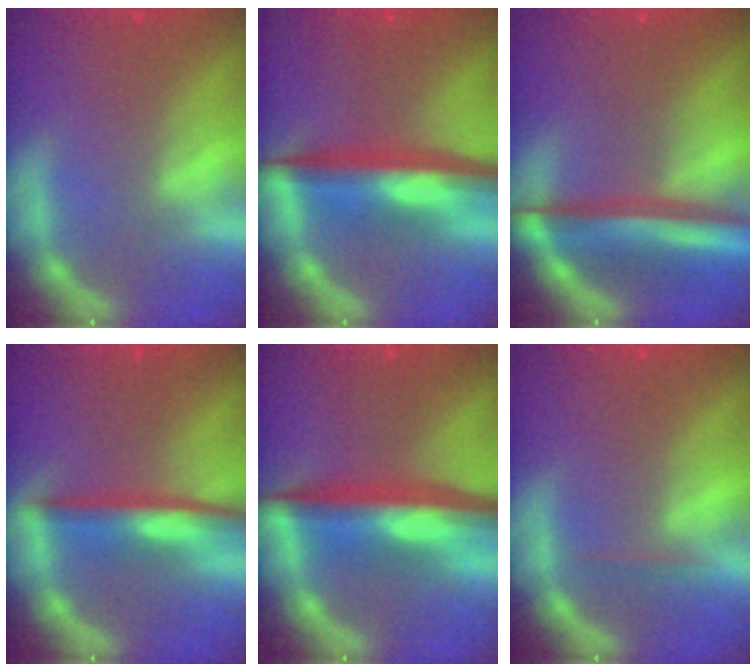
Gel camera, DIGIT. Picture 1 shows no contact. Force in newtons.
{"total": 7.1}
{"total": 7.6}
{"total": 4.5}
{"total": 7.4}
{"total": 0.9}